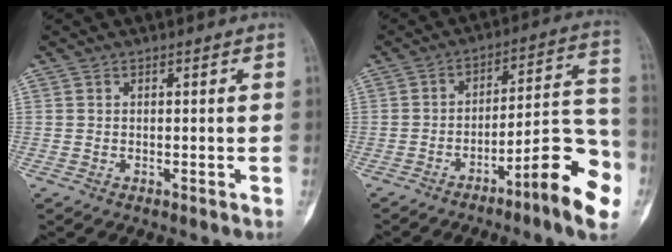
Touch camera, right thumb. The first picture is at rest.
{"total": 18.6, "force": [-8.6, 3.7, 16.1], "torque": [-0.212, 0.070, -0.124]}